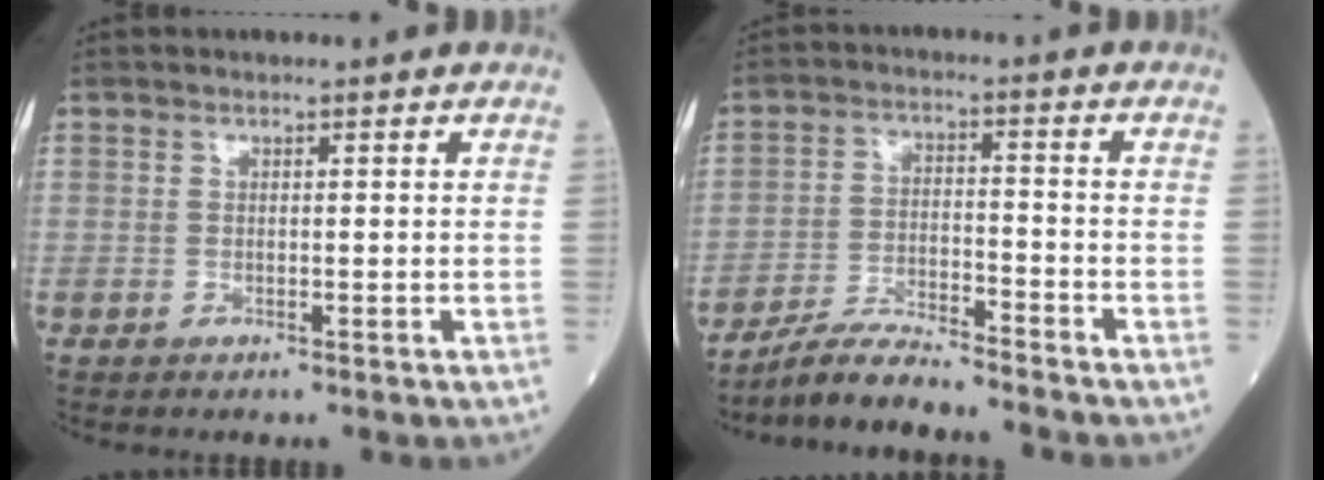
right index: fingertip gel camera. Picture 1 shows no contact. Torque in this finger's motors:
{"motor_torque": [-0.18, -0.33, 0.14, 0.01]}